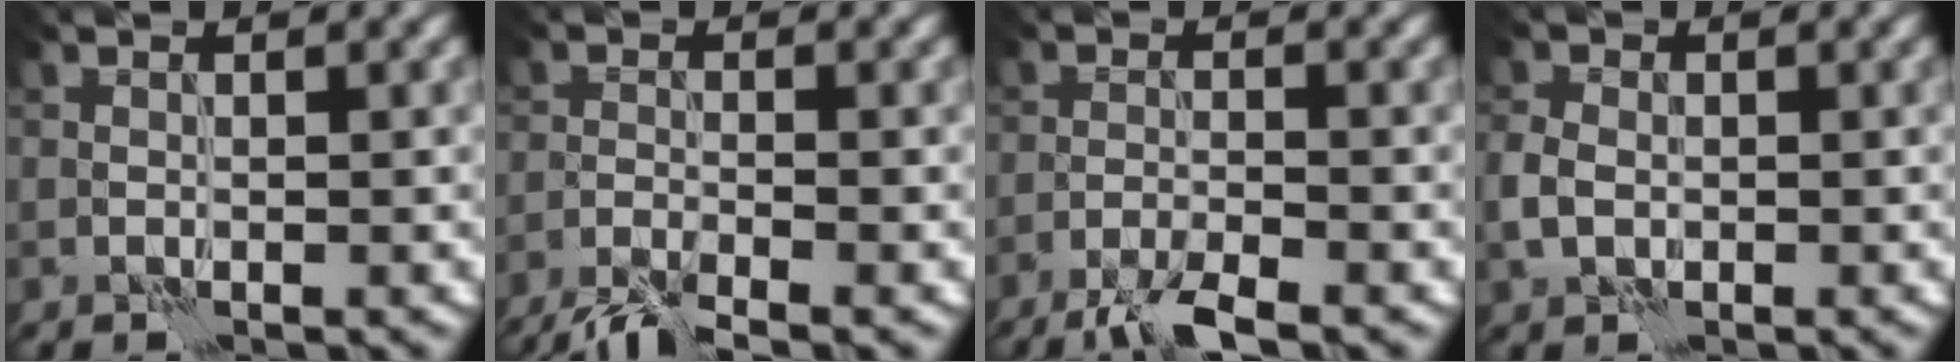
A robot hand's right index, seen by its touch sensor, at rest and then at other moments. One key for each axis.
{"total": 4.6, "fx": -3.7, "fy": 0.6, "fz": 2.6, "tx": -0.052, "ty": -0.014, "tz": -0.078}
{"total": 3.9, "fx": -2.9, "fy": 0.4, "fz": 2.5, "tx": -0.049, "ty": -0.001, "tz": -0.062}
{"total": 2.3, "fx": -0.5, "fy": 1.7, "fz": 1.5, "tx": -0.036, "ty": 0.000, "tz": -0.015}